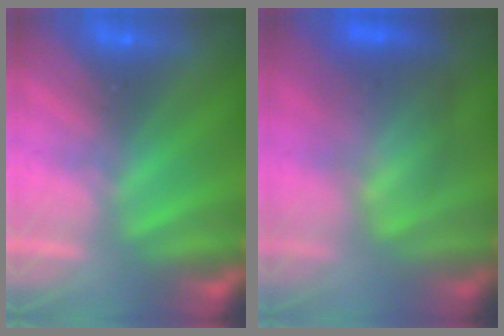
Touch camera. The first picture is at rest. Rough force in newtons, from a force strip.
{"total": 3.9}